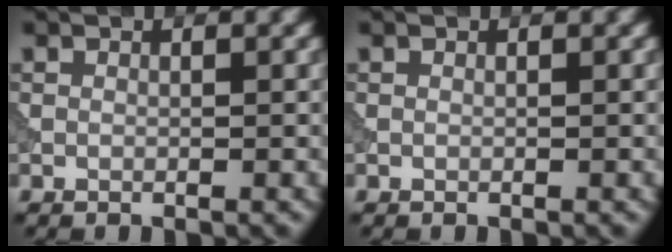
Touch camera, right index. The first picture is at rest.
{"total": 0.0}